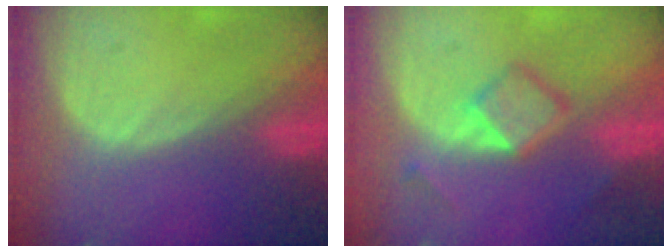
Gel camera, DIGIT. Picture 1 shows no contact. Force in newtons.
{"total": 4.5, "press": 4.4, "slide": 0.8}